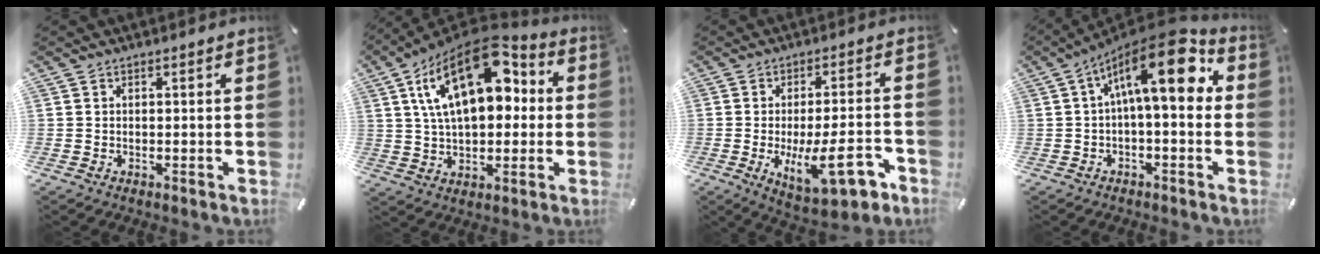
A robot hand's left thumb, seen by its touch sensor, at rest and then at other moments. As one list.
[{"total": 20.6, "force": [6.8, 11.8, 15.5], "torque": [-0.276, -0.025, 0.114]}, {"total": 16.3, "force": [-4.7, 5.5, 14.6], "torque": [-0.216, -0.005, -0.065]}, {"total": 16.3, "force": [4.9, 6.0, 14.4], "torque": [-0.224, -0.026, 0.074]}]